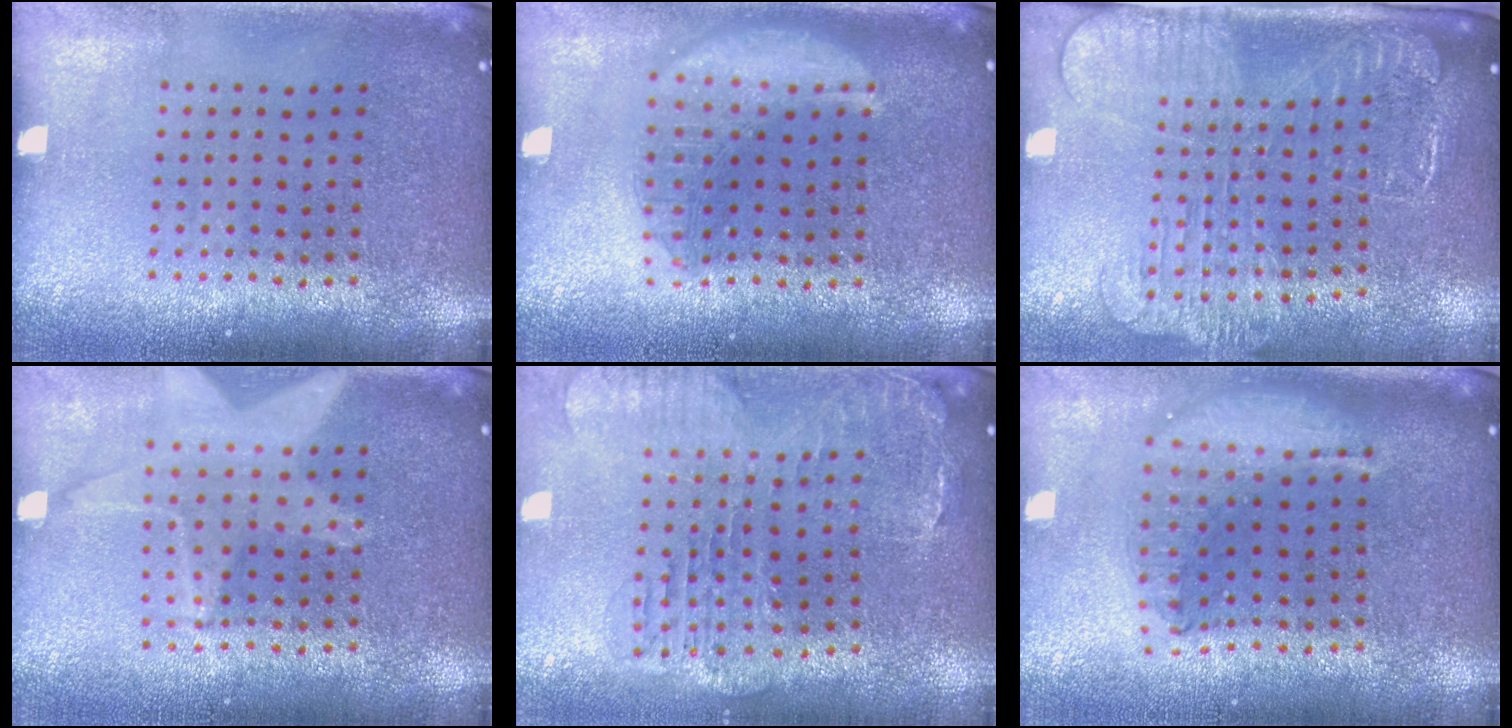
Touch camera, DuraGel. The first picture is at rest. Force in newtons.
{"total": 2.8, "press": 2.8, "slide": 0.3}
{"total": 2.6, "press": 2.1, "slide": 1.6}
{"total": 1.7, "press": 1.5, "slide": 0.7}
{"total": 1.5, "press": 1.4, "slide": 0.4}
{"total": 1.9, "press": 1.5, "slide": 1.1}